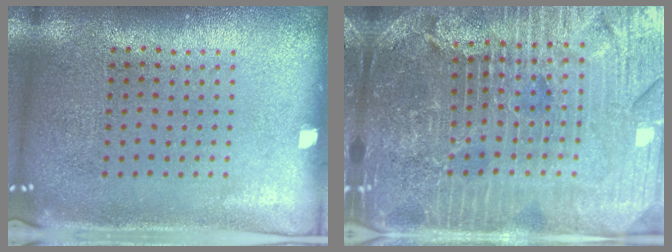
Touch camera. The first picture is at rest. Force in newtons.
{"total": 5.6, "press": 5.0, "slide": 2.5}